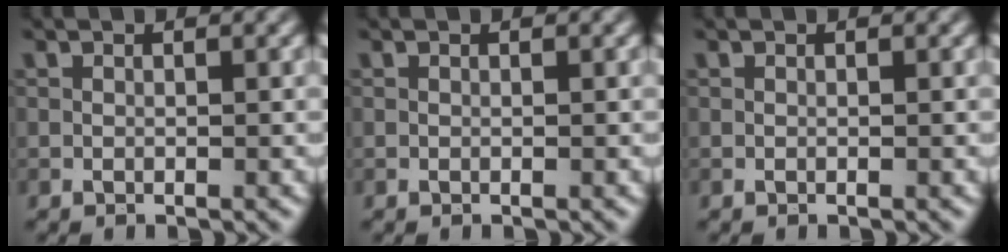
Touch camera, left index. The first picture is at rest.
{"total": 0.0}
{"total": 0.0}